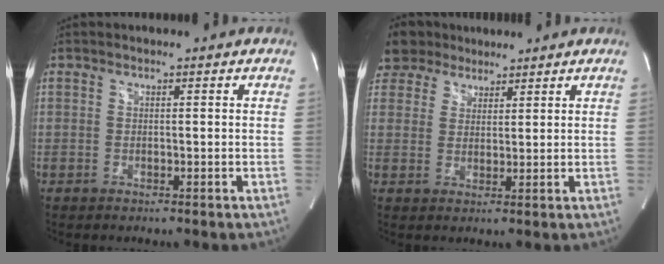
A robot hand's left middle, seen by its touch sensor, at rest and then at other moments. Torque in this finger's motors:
{"motor_torque": [0.41, -0.30, 1.05, 0.21]}